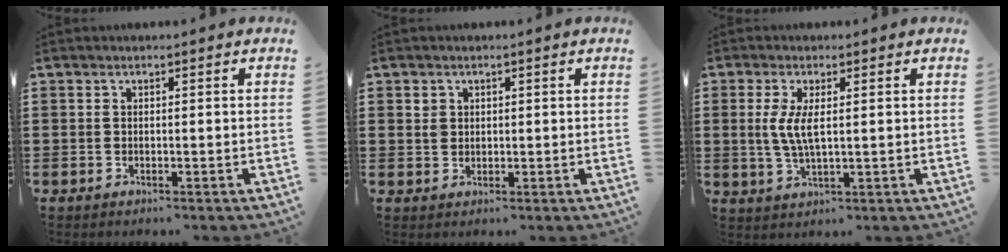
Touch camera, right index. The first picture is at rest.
{"total": 1.6, "force": [0.7, 1.4, 0.4], "torque": [-0.011, 0.007, 0.013]}
{"total": 4.7, "force": [0.8, 1.4, 4.4], "torque": [-0.095, 0.000, 0.010]}